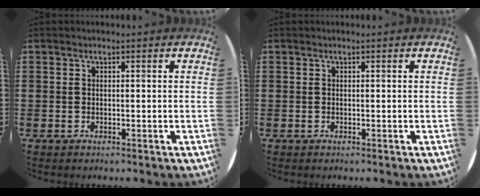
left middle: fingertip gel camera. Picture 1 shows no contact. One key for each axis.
{"total": 0.0}